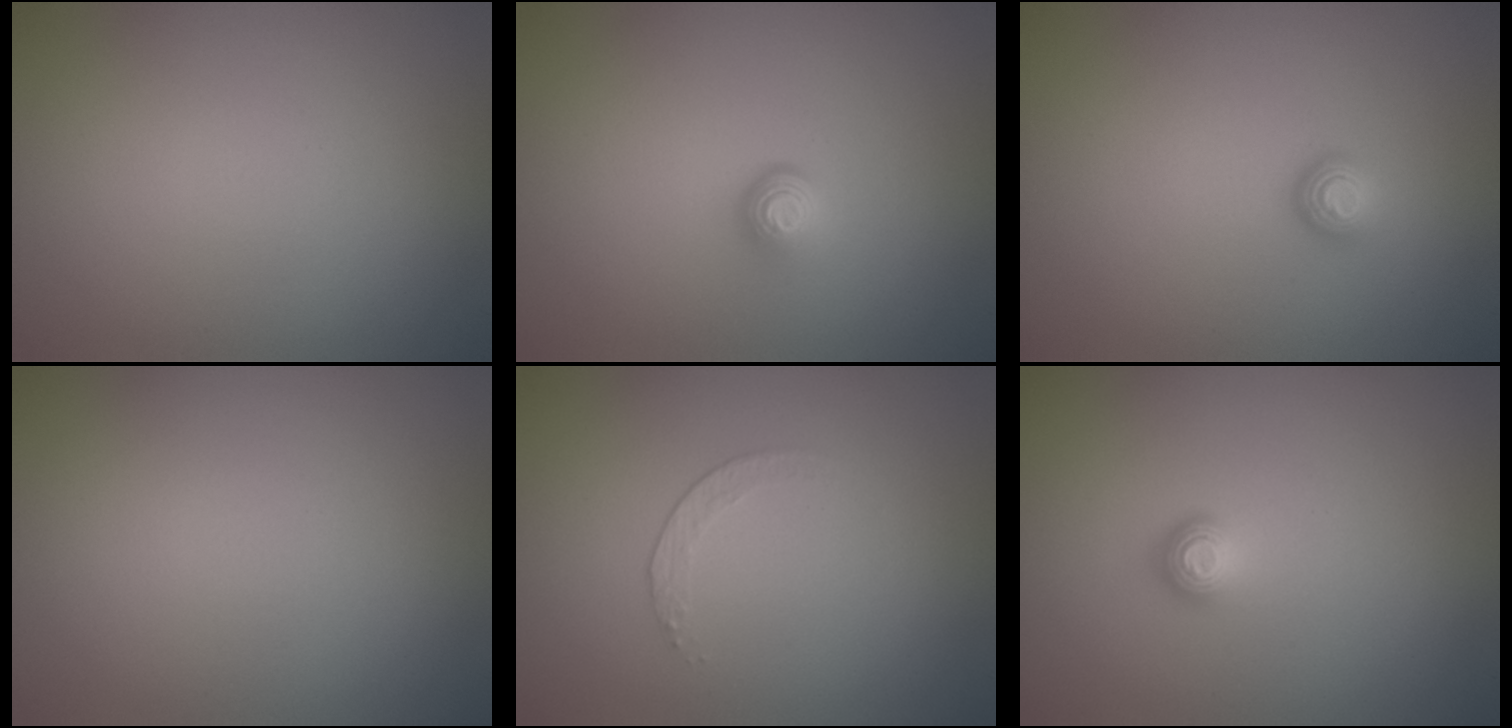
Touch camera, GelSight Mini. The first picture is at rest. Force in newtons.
{"total": 1.5, "press": 0.9, "slide": 1.2}
{"total": 1.5, "press": 1.0, "slide": 1.1}
{"total": 0.0}
{"total": 1.2, "press": 0.5, "slide": 1.1}
{"total": 1.0, "press": 0.9, "slide": 0.4}